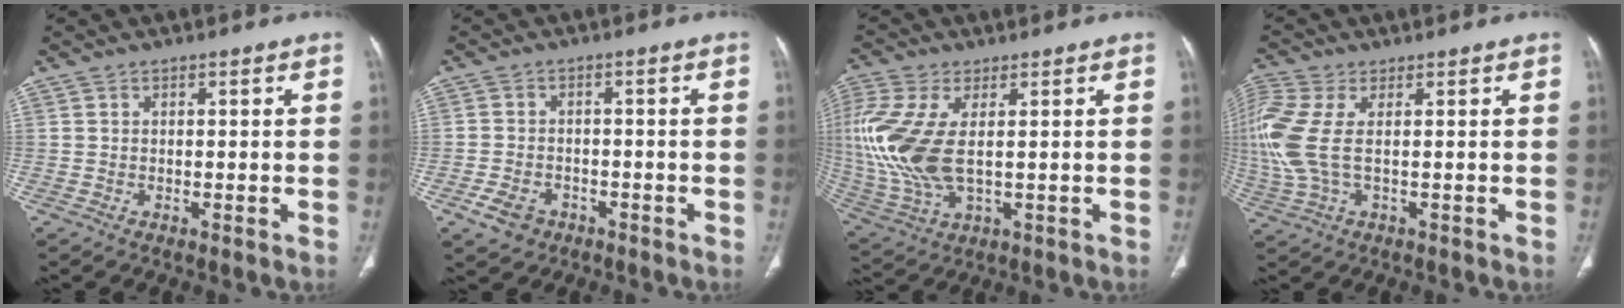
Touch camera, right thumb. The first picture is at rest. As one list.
[{"total": 4.8, "force": [-2.7, 3.5, 1.9], "torque": [-0.034, 0.018, -0.040]}, {"total": 15.7, "force": [1.5, 7.7, 13.7], "torque": [-0.343, -0.010, 0.040]}, {"total": 10.4, "force": [0.9, 4.7, 9.2], "torque": [-0.262, 0.010, 0.023]}]